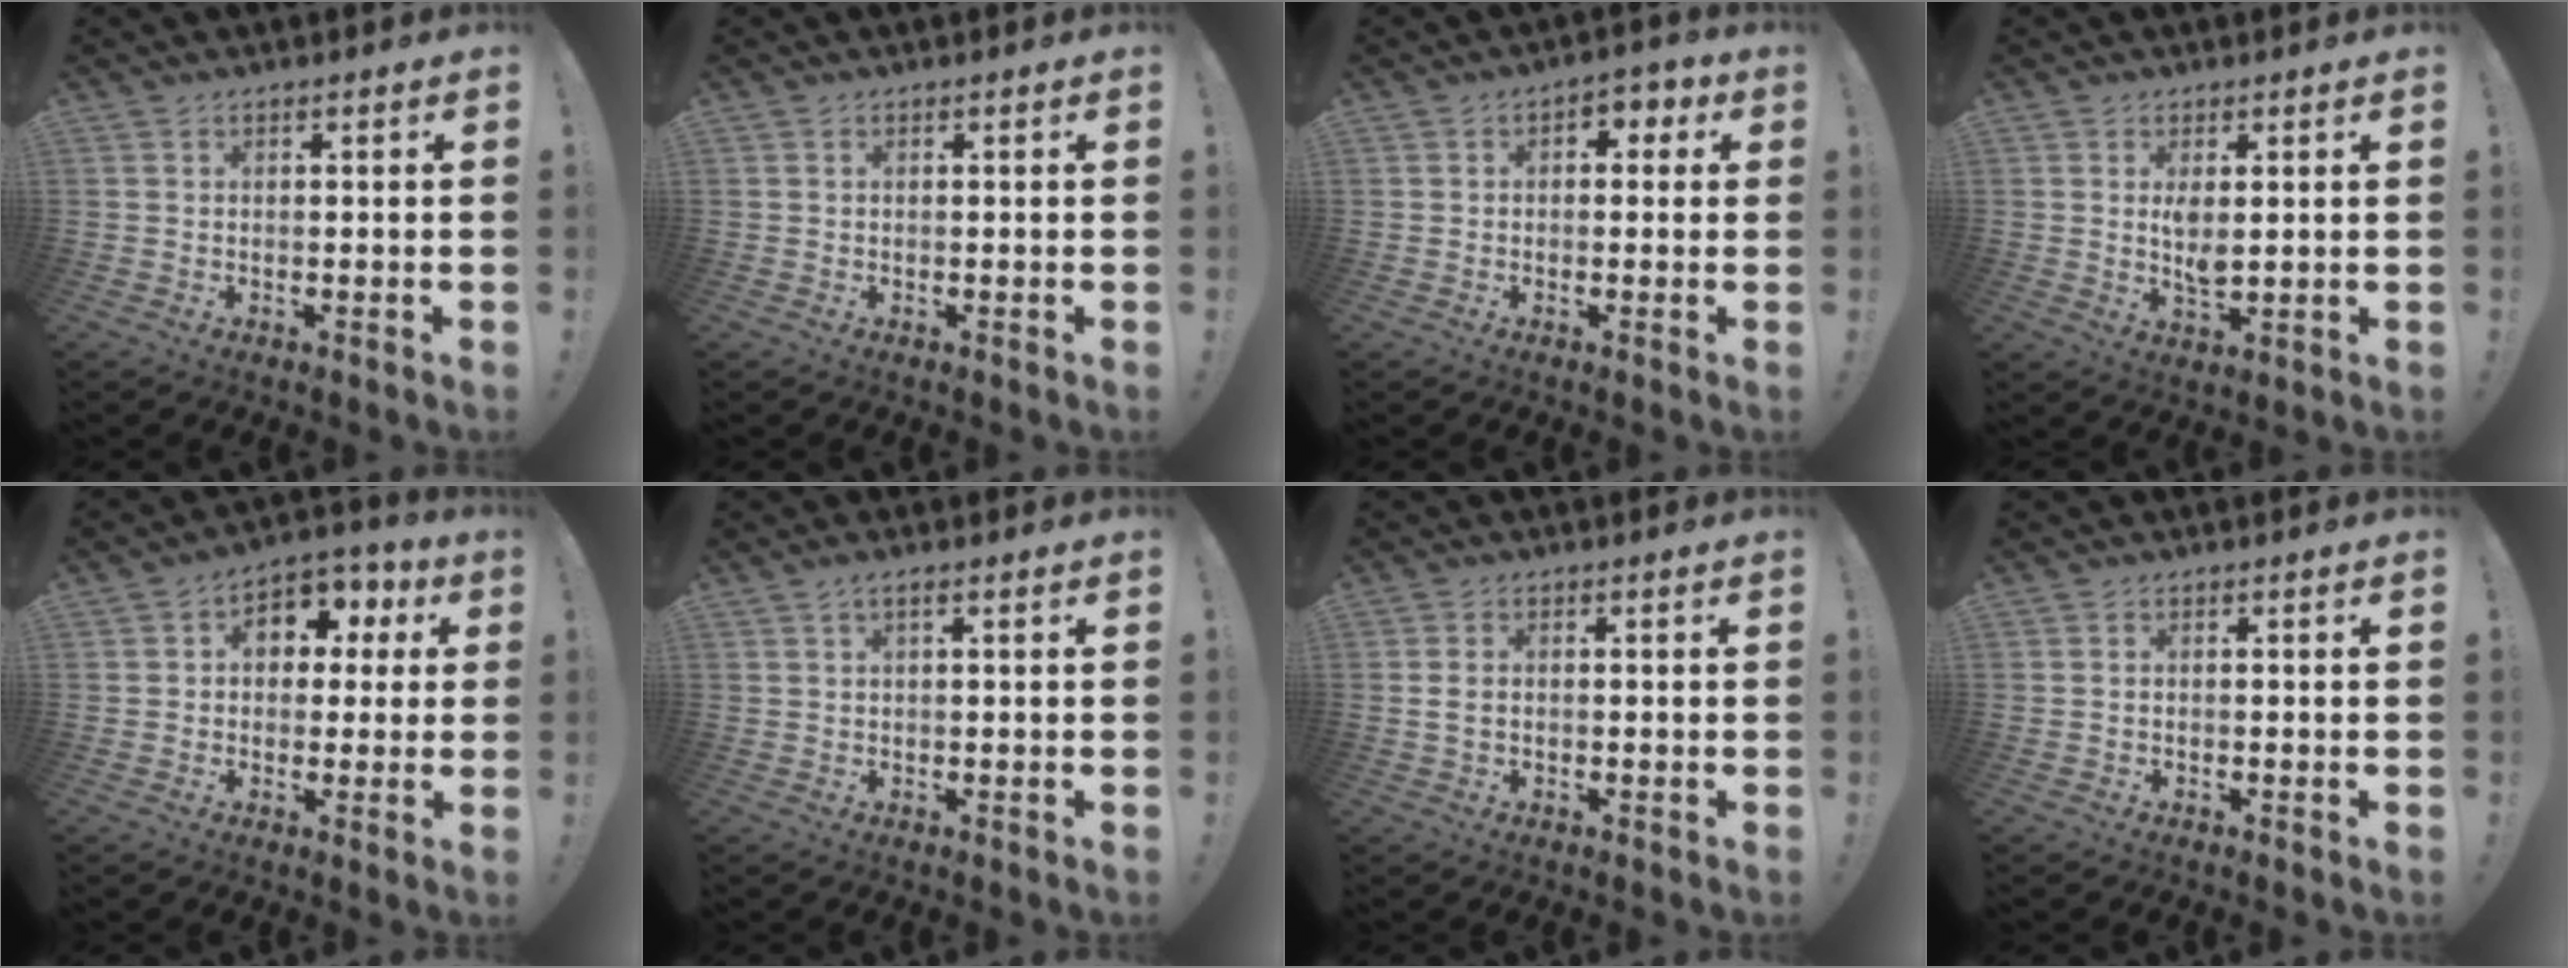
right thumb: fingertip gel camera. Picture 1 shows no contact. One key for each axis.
{"total": 0.0}
{"total": 3.6, "fx": 0.0, "fy": 2.8, "fz": 2.2, "tx": -0.019, "ty": 0.001, "tz": -0.006}
{"total": 4.7, "fx": 1.8, "fy": 1.8, "fz": 4.0, "tx": -0.056, "ty": -0.017, "tz": 0.025}
{"total": 8.4, "fx": 1.8, "fy": 6.8, "fz": 4.6, "tx": -0.047, "ty": -0.008, "tz": 0.034}
{"total": 1.6, "fx": 0.4, "fy": 0.2, "fz": 1.5, "tx": -0.029, "ty": 0.000, "tz": 0.006}
{"total": 2.2, "fx": 0.0, "fy": 1.6, "fz": 1.6, "tx": -0.031, "ty": 0.009, "tz": 0.002}
{"total": 0.0}